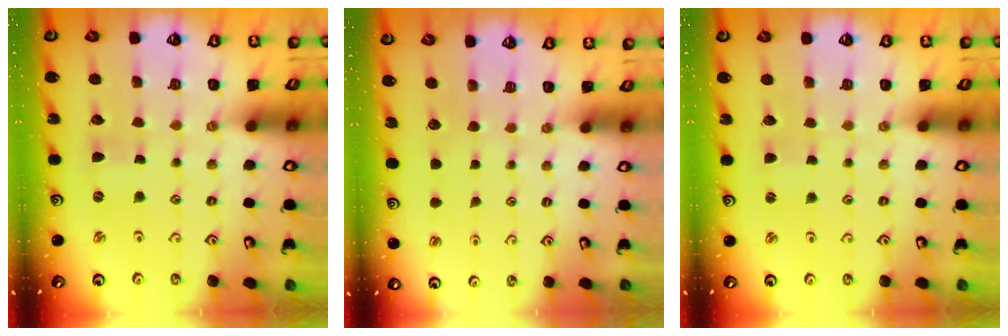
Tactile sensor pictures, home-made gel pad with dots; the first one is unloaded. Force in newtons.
{"total": 0.0}
{"total": 1.6, "press": 1.6, "slide": 0.3}